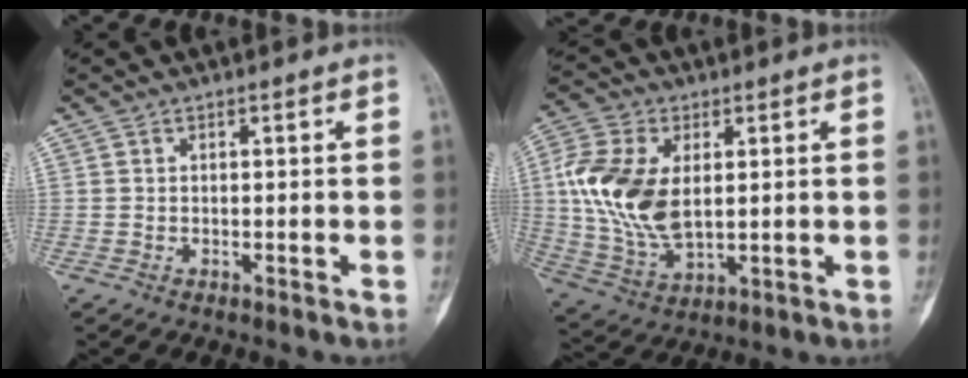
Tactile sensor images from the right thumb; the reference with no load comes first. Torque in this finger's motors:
{"motor_torque": [-0.68, 1.92, 1.75, -0.08, 0.49]}